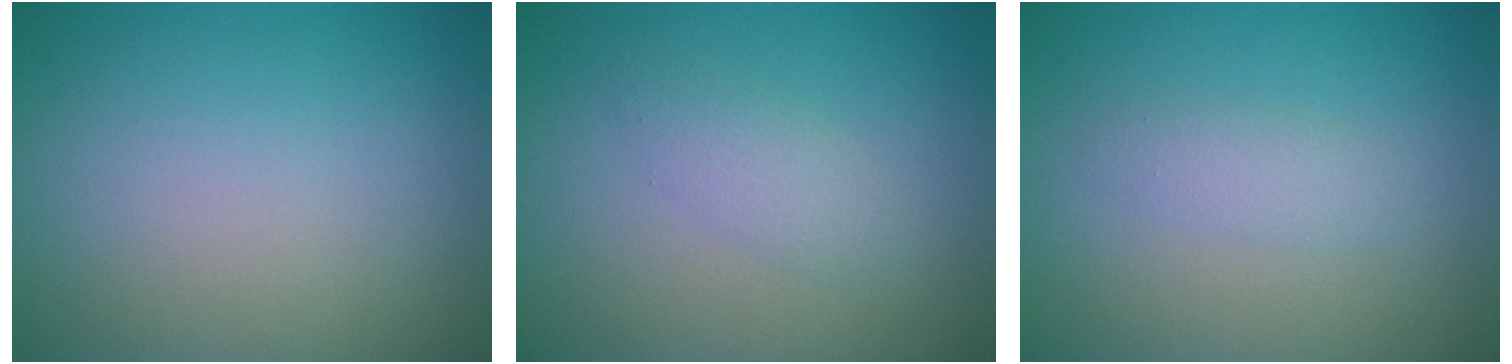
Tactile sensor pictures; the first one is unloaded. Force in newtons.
{"total": 1.8, "press": 1.8, "slide": 0.1}
{"total": 1.5, "press": 1.5, "slide": 0.0}